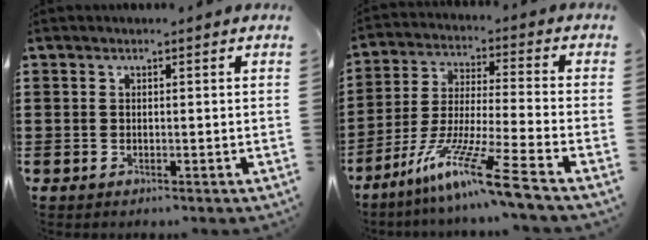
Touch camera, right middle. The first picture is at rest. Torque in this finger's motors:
{"motor_torque": [1.78, -0.36, 0.43, 0.21]}